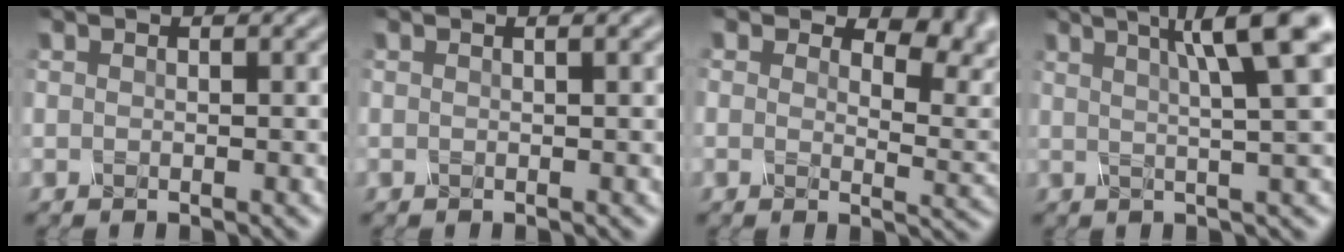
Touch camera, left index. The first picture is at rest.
{"total": 1.0, "force": [0.4, 0.4, 0.9], "torque": [-0.007, 0.001, -0.004]}
{"total": 7.1, "force": [3.7, 3.7, 4.8], "torque": [-0.063, 0.003, 0.053]}
{"total": 7.9, "force": [3.2, 1.4, 7.1], "torque": [-0.077, 0.025, 0.039]}